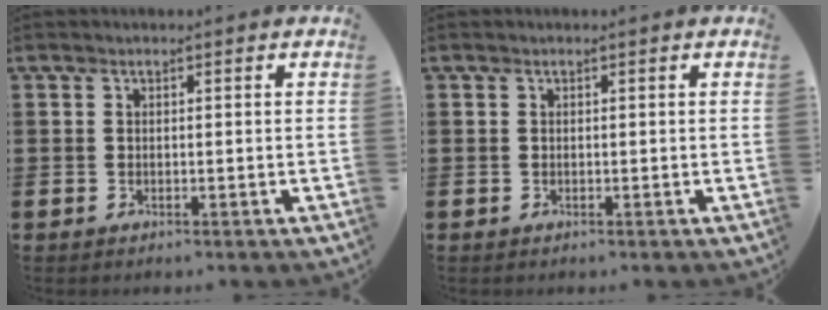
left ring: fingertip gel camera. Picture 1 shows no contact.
{"total": 0.0}